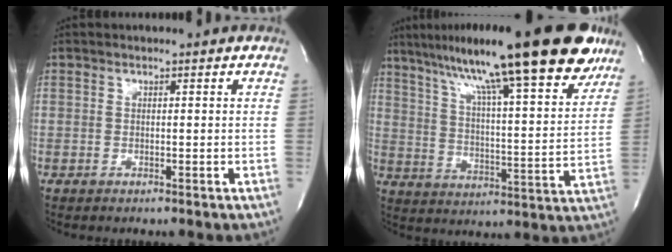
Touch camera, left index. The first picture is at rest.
{"total": 26.0, "force": [18.8, 2.9, 17.8], "torque": [-0.282, 0.025, 0.272]}